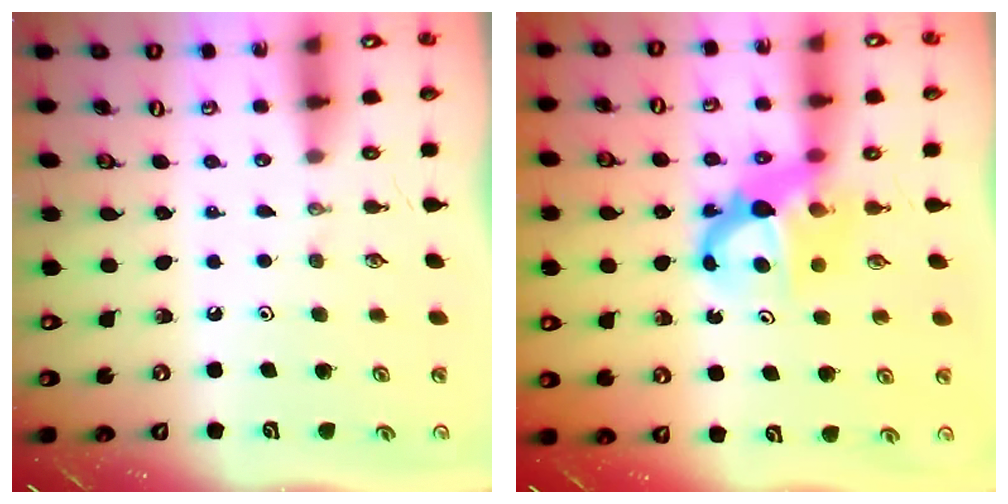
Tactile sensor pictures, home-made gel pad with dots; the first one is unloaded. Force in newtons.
{"total": 6.8, "press": 6.7, "slide": 0.5}